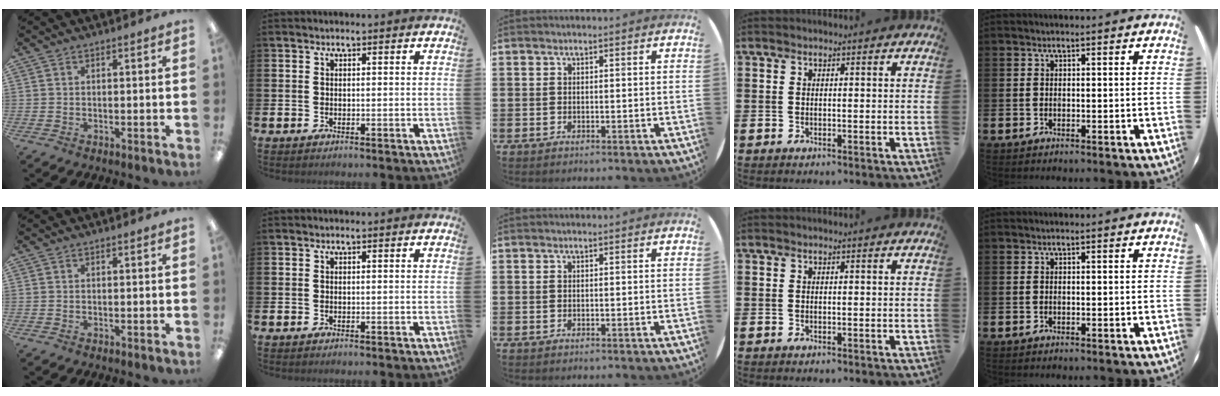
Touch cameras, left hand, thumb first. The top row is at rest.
{}